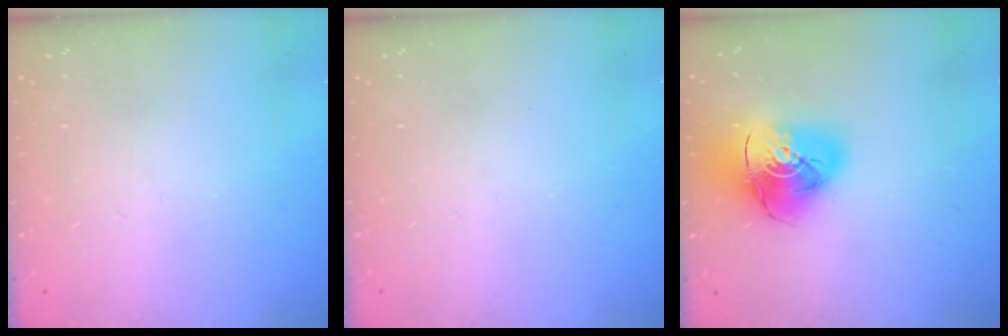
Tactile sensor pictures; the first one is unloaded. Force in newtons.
{"total": 0.0}
{"total": 16.0, "press": 15.8, "slide": 2.1}